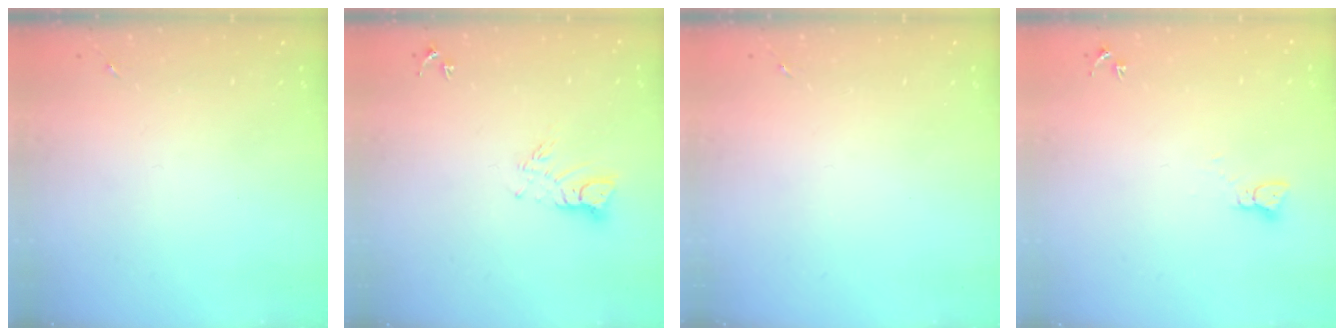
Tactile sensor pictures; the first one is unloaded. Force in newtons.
{"total": 6.7, "press": 6.7, "slide": 0.6}
{"total": 0.0}
{"total": 2.3, "press": 2.3, "slide": 0.3}